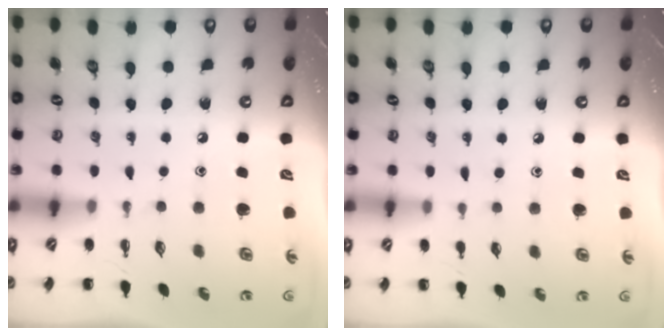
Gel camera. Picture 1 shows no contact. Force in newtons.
{"total": 4.6, "press": 4.3, "slide": 1.6}